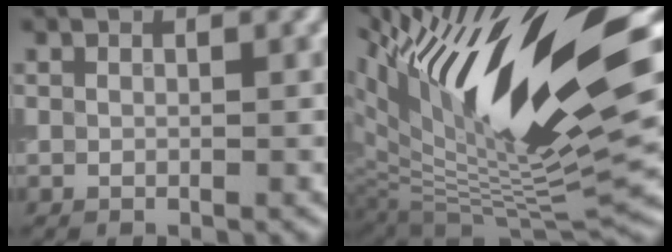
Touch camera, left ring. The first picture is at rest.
{"total": 17.1, "force": [6.6, 4.9, 15.0], "torque": [-0.264, 0.003, 0.111]}